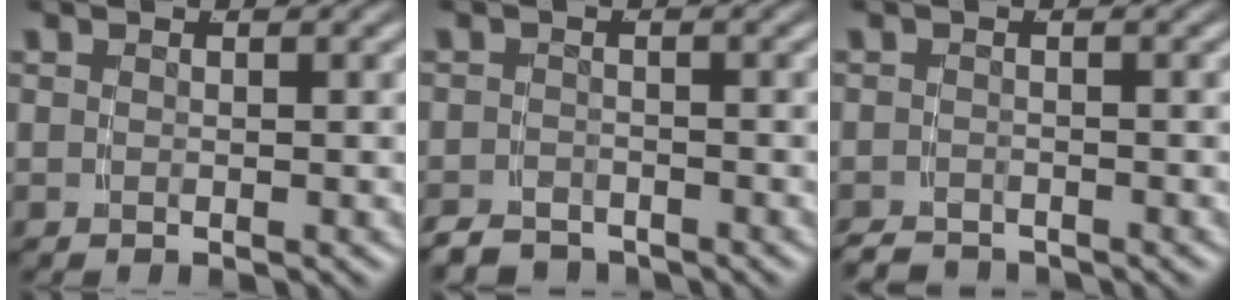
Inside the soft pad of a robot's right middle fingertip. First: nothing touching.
{"total": 3.0, "force": [-2.9, 0.8, 0.2], "torque": [0.005, -0.015, -0.046]}
{"total": 2.2, "force": [-2.2, 0.1, -0.2], "torque": [0.005, -0.015, -0.032]}